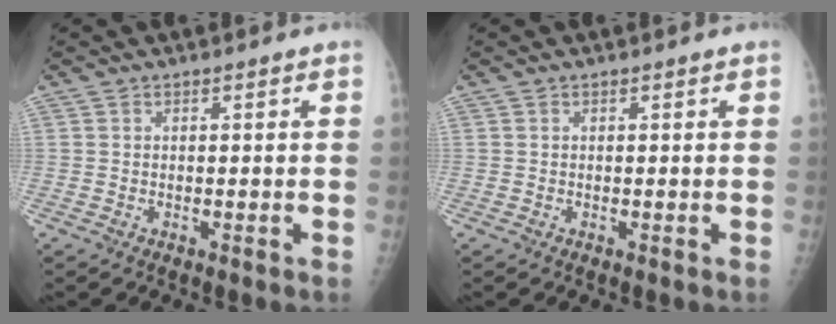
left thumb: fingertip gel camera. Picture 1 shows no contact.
{"total": 0.0}